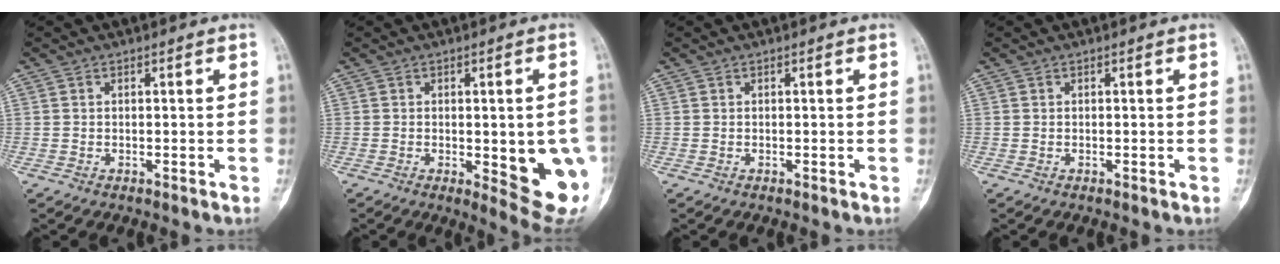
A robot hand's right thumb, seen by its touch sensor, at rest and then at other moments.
{"total": 13.6, "force": [-2.3, 4.4, 12.6], "torque": [-0.124, -0.012, -0.013]}
{"total": 0.0}
{"total": 0.0}